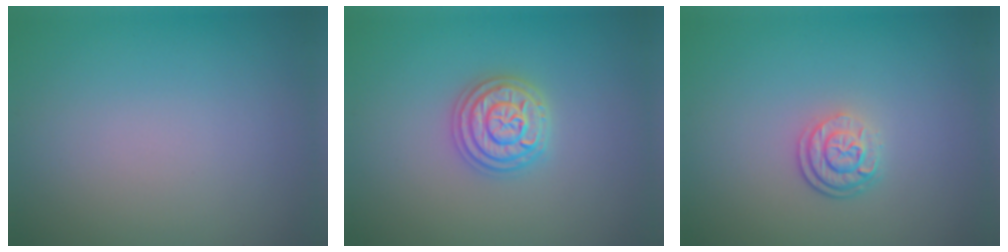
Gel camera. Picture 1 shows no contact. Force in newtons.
{"total": 3.7, "press": 3.7, "slide": 0.6}
{"total": 2.6, "press": 1.9, "slide": 1.8}